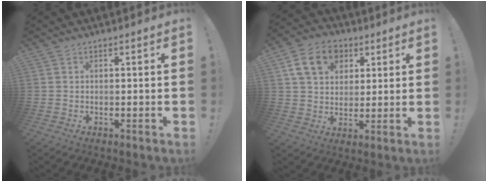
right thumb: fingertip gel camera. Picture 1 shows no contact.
{"total": 14.0, "force": [5.8, 10.7, 6.9], "torque": [-0.102, -0.015, 0.114]}